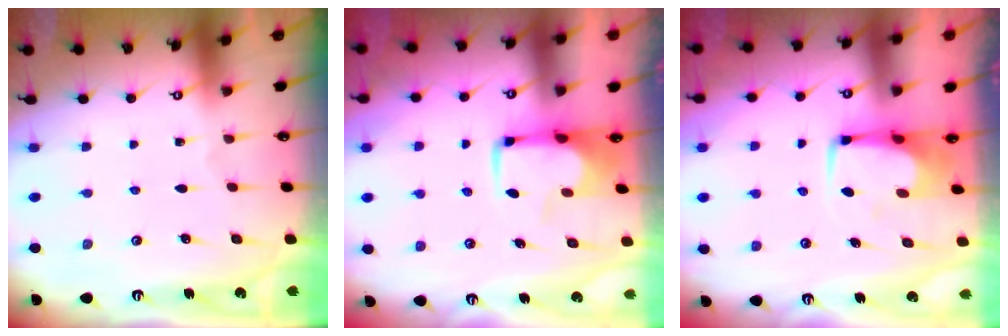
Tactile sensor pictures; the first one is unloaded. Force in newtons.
{"total": 1.0, "press": 0.7, "slide": 0.7}
{"total": 1.0, "press": 0.8, "slide": 0.7}